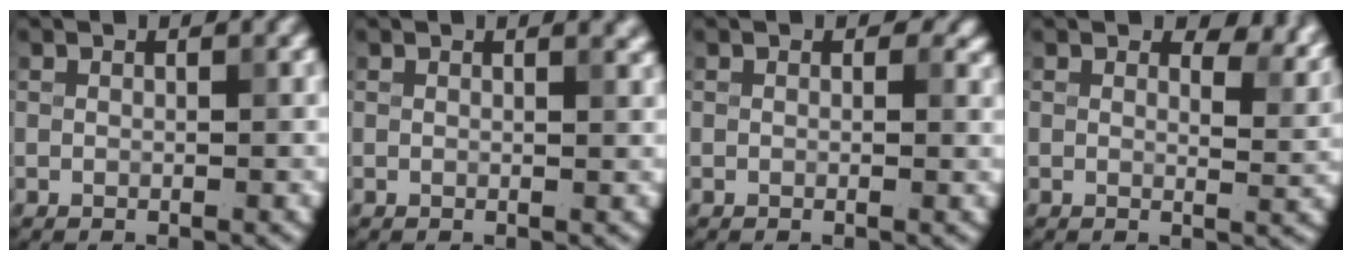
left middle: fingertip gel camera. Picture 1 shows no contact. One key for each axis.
{"total": 0.9, "fx": 0.6, "fy": 0.1, "fz": 0.6, "tx": -0.008, "ty": 0.002, "tz": 0.010}
{"total": 1.5, "fx": 0.5, "fy": 1.1, "fz": 0.9, "tx": -0.009, "ty": -0.003, "tz": 0.004}
{"total": 3.8, "fx": 2.5, "fy": 1.8, "fz": 2.2, "tx": -0.033, "ty": -0.004, "tz": 0.027}